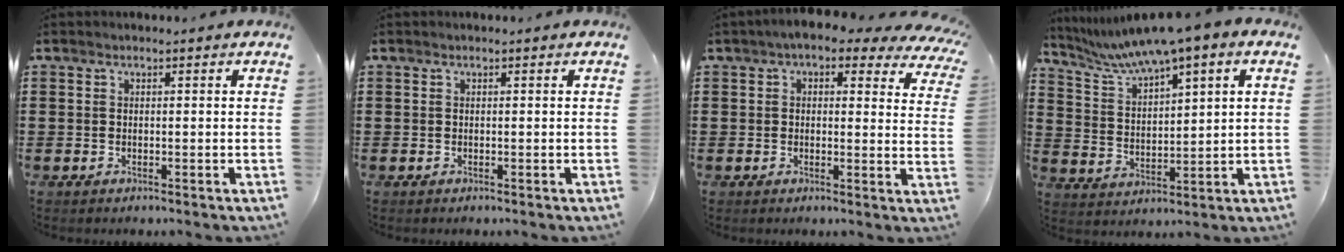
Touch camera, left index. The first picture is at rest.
{"total": 0.0}
{"total": 4.0, "force": [2.8, 1.4, 2.5], "torque": [-0.058, -0.006, 0.048]}
{"total": 6.7, "force": [5.4, 0.5, 3.9], "torque": [-0.095, -0.028, 0.089]}